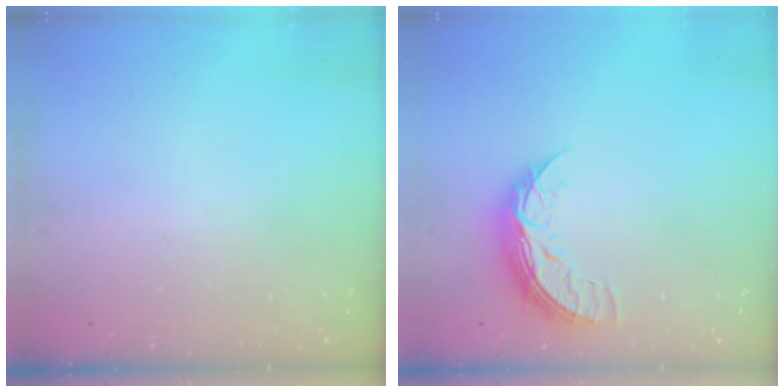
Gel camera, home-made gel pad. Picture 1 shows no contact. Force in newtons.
{"total": 8.8, "press": 8.8, "slide": 0.2}